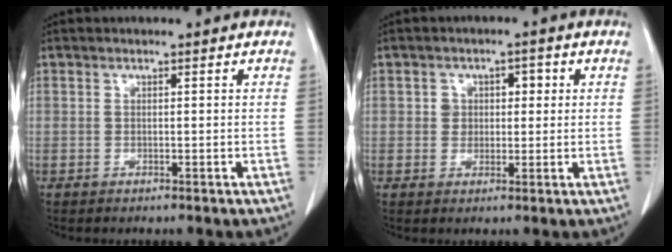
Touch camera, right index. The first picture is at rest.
{"total": 3.6, "force": [0.8, 2.8, 2.1], "torque": [-0.025, 0.016, 0.012]}